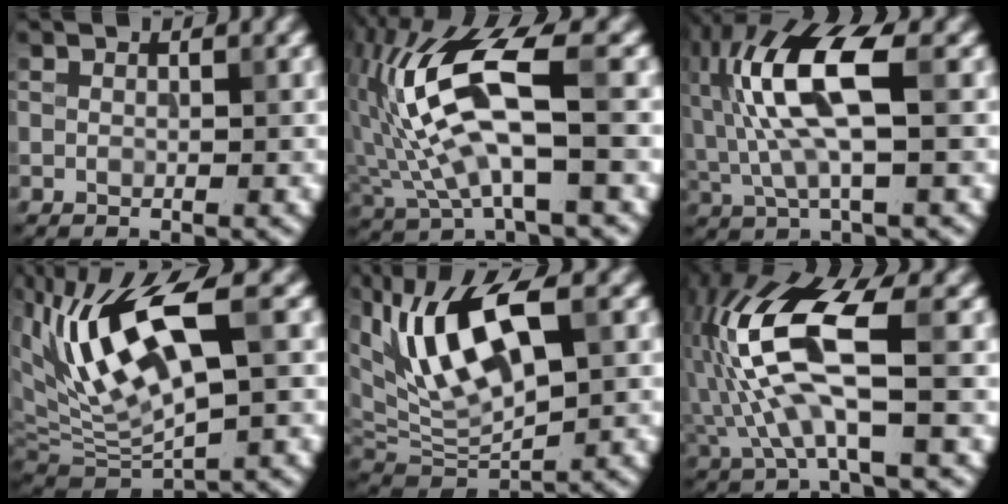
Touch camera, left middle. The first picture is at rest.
{"total": 10.9, "force": [1.1, 3.8, 10.2], "torque": [-0.217, 0.011, 0.019]}
{"total": 9.1, "force": [1.2, 3.0, 8.5], "torque": [-0.186, 0.013, 0.019]}
{"total": 11.1, "force": [2.9, 3.9, 10.0], "torque": [-0.198, 0.003, 0.056]}
{"total": 10.4, "force": [3.3, 4.3, 8.9], "torque": [-0.168, 0.009, 0.056]}
{"total": 8.8, "force": [0.0, 3.0, 8.3], "torque": [-0.182, 0.016, 0.001]}